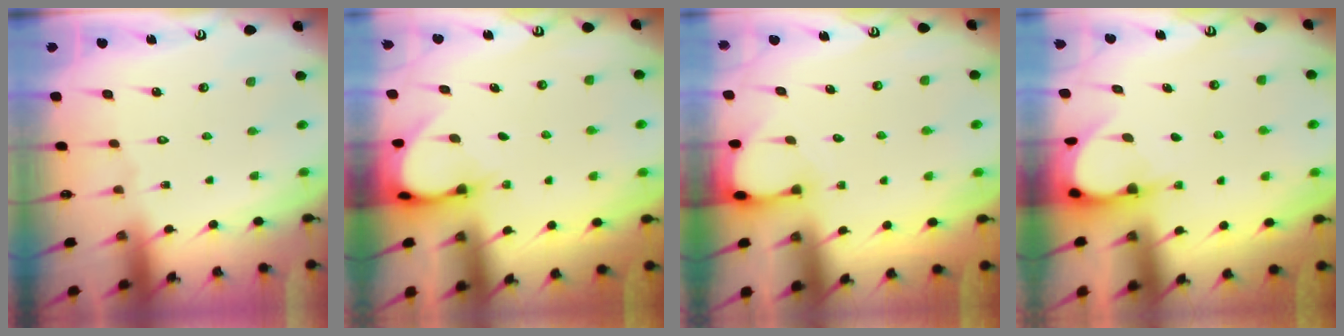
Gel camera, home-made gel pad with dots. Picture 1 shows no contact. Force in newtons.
{"total": 3.7, "press": 3.7, "slide": 0.4}
{"total": 2.3, "press": 2.3, "slide": 0.3}
{"total": 3.8, "press": 3.8, "slide": 0.4}